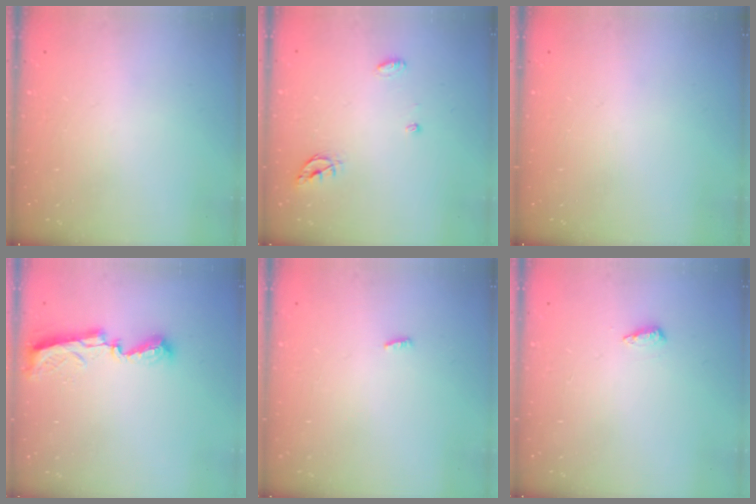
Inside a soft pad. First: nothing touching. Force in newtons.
{"total": 4.4, "press": 4.4, "slide": 0.4}
{"total": 0.0}
{"total": 8.3, "press": 8.2, "slide": 0.4}
{"total": 2.3, "press": 2.1, "slide": 0.8}
{"total": 5.6, "press": 5.5, "slide": 1.0}